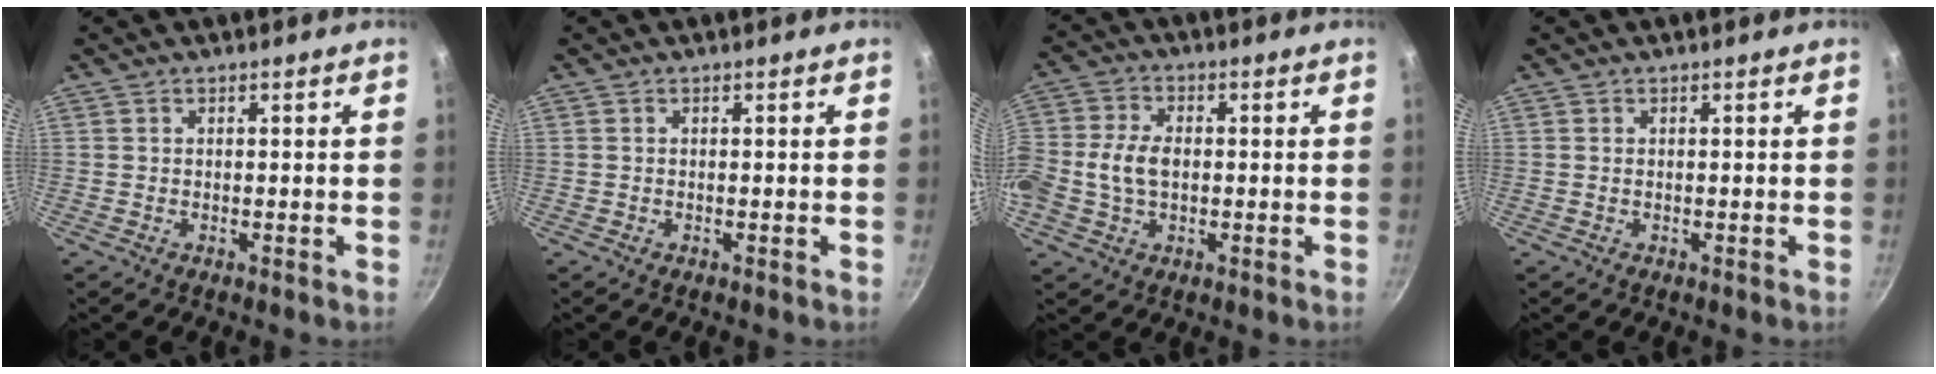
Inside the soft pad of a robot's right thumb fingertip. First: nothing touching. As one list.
[{"total": 0.0}, {"total": 9.0, "force": [-0.6, 6.1, 6.7], "torque": [-0.135, 0.020, -0.022]}, {"total": 0.0}]